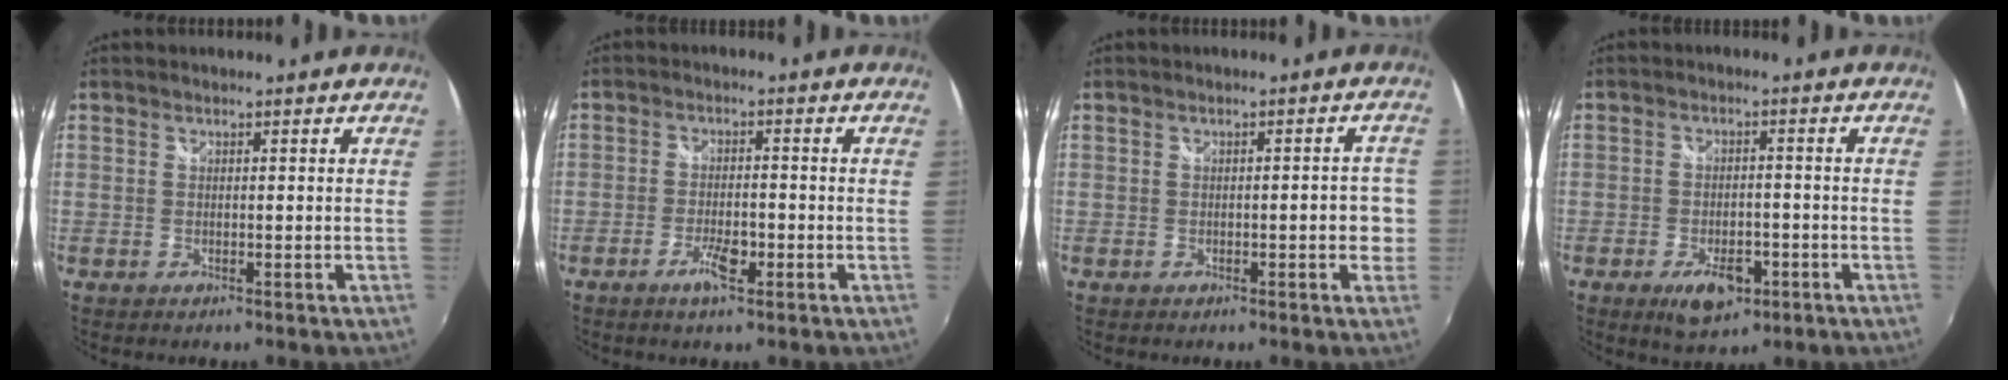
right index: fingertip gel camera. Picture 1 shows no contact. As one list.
[{"total": 4.4, "force": [-2.2, 1.2, 3.6], "torque": [-0.078, -0.004, -0.042]}, {"total": 3.8, "force": [-0.7, 1.6, 3.4], "torque": [-0.039, 0.005, -0.006]}, {"total": 7.6, "force": [-3.8, 3.9, 5.3], "torque": [-0.102, -0.006, -0.054]}]